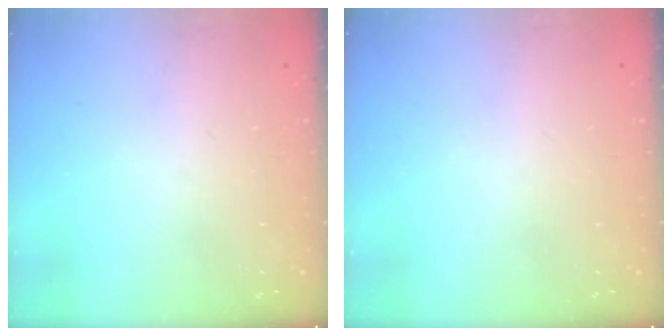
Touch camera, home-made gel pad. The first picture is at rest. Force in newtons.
{"total": 0.0}